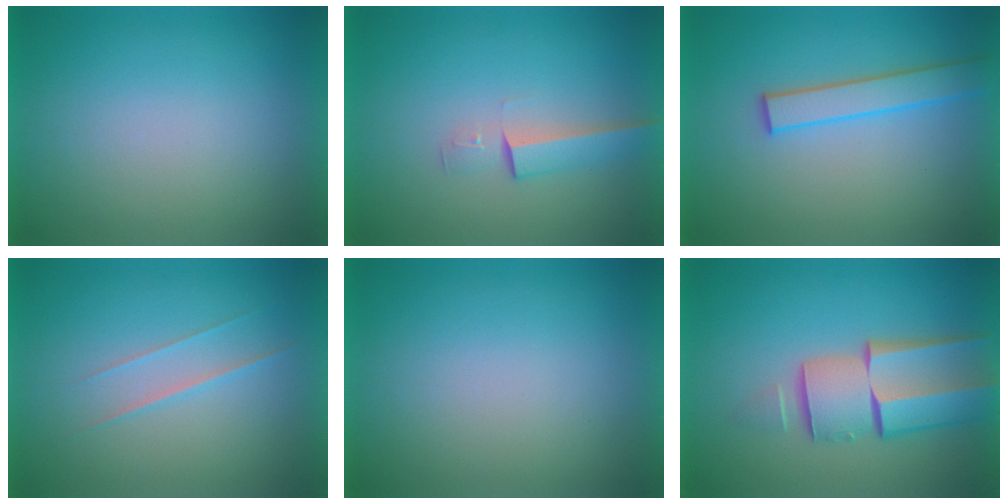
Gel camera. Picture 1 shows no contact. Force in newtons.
{"total": 2.6}
{"total": 2.7}
{"total": 1.6}
{"total": 0.0}
{"total": 7.3}